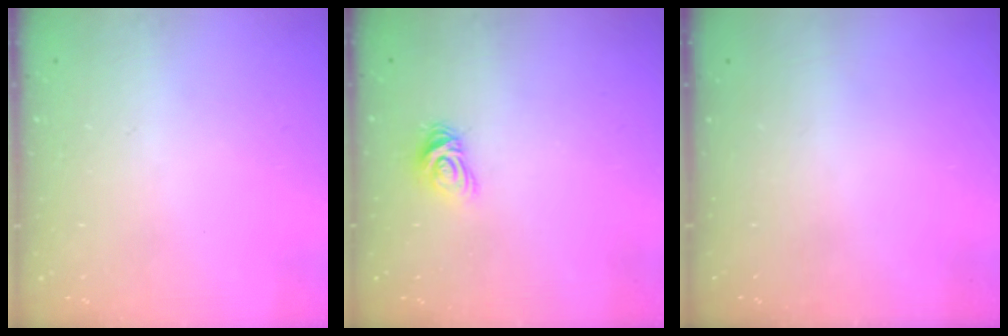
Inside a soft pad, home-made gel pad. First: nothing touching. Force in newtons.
{"total": 6.9, "press": 6.9, "slide": 0.5}
{"total": 0.0}